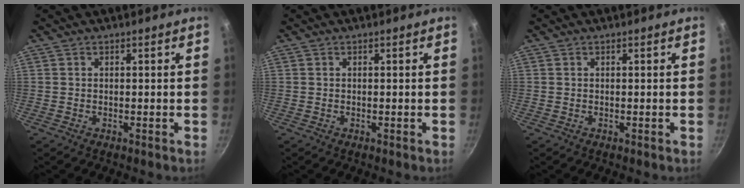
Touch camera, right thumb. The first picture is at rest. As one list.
[{"total": 0.0}, {"total": 0.0}]